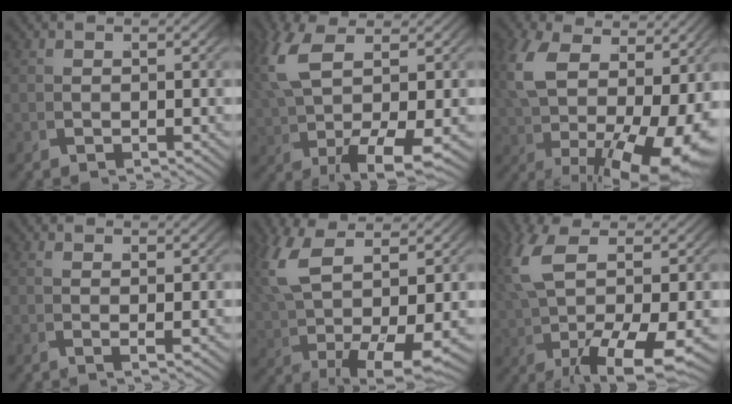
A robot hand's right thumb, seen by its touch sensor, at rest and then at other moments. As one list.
[{"total": 6.2, "force": [0.7, 2.5, 5.6], "torque": [-0.133, -0.013, 0.030]}, {"total": 11.3, "force": [0.2, 6.3, 9.4], "torque": [-0.178, -0.034, 0.029]}, {"total": 1.3, "force": [0.6, -1.0, 0.5], "torque": [-0.010, 0.010, 0.009]}, {"total": 8.4, "force": [1.4, 4.6, 6.9], "torque": [-0.167, -0.019, 0.044]}, {"total": 7.7, "force": [0.3, 3.2, 7.0], "torque": [-0.153, -0.017, 0.026]}]